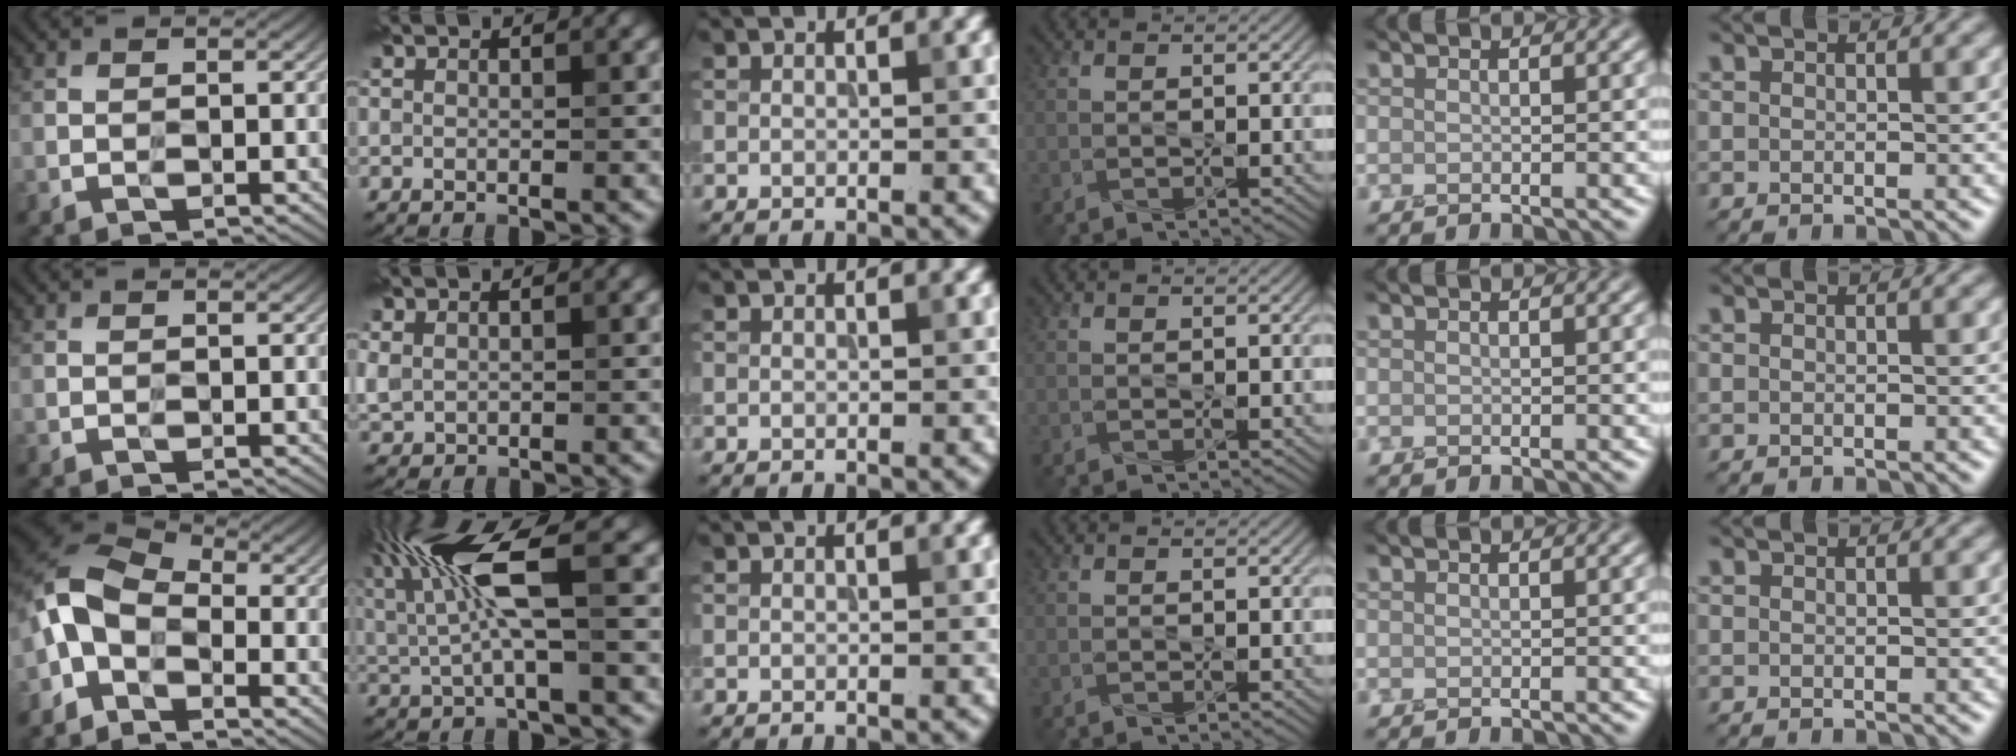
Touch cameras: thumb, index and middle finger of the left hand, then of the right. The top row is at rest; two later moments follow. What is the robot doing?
{"motion": "squeeze", "object": "tweezer"}